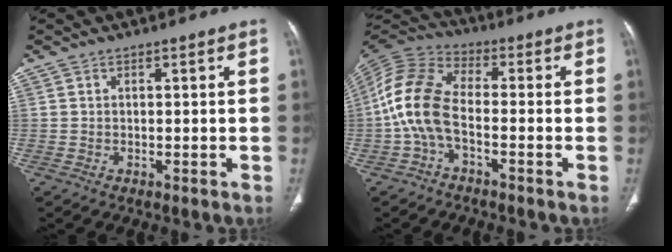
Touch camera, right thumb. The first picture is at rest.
{"total": 11.2, "force": [-2.4, 6.1, 9.1], "torque": [-0.194, 0.035, -0.062]}